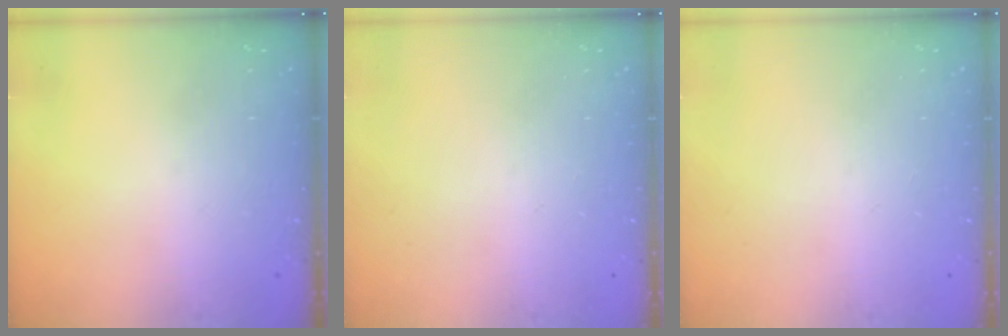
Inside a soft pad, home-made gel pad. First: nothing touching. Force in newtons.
{"total": 0.0}
{"total": 0.0}